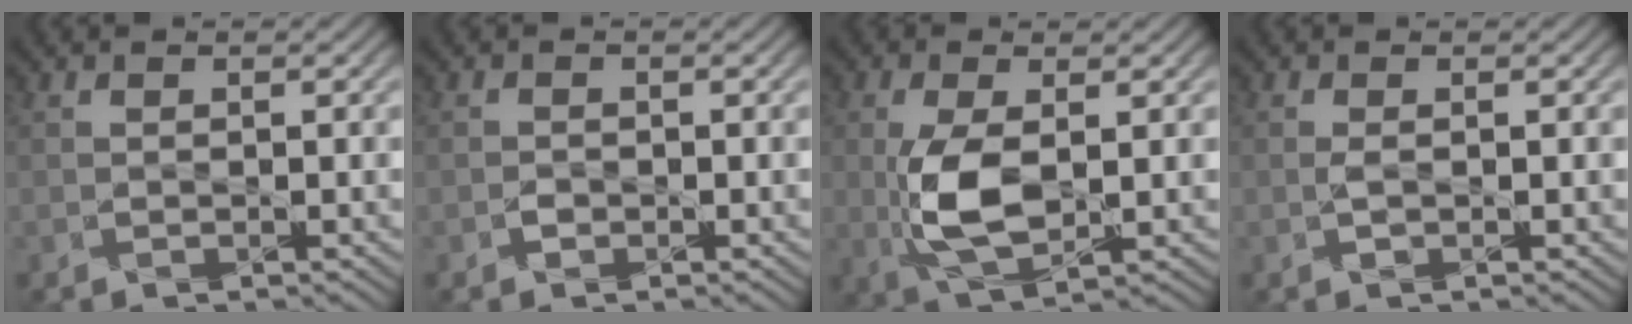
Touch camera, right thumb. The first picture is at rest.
{"total": 0.7, "force": [-0.5, 0.5, 0.0], "torque": [-0.001, 0.000, -0.014]}
{"total": 6.8, "force": [-0.2, 3.0, 6.0], "torque": [-0.140, -0.003, -0.002]}
{"total": 0.7, "force": [-0.1, 0.1, 0.7], "torque": [-0.018, 0.001, -0.006]}